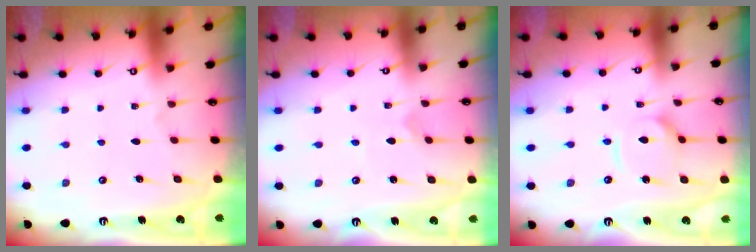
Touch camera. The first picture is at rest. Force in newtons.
{"total": 0.6, "press": 0.6, "slide": 0.0}
{"total": 8.8, "press": 8.7, "slide": 0.9}